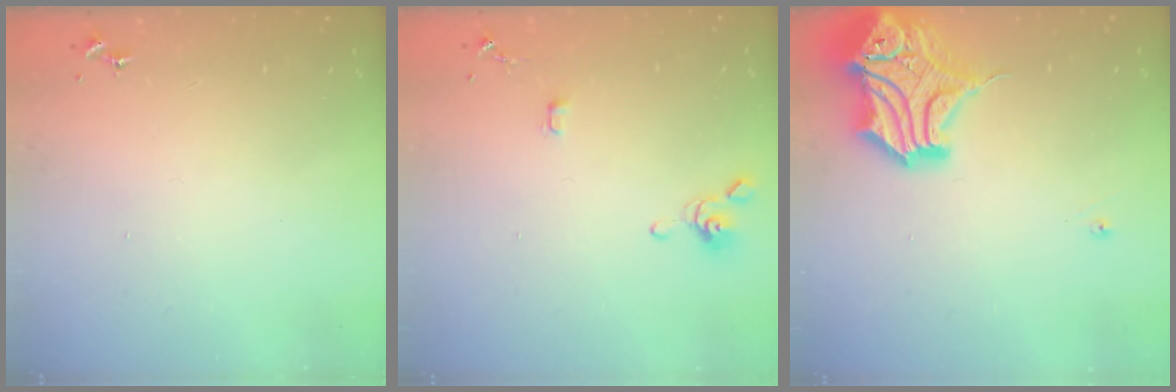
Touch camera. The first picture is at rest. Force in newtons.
{"total": 4.0, "press": 3.9, "slide": 0.9}
{"total": 19.9, "press": 19.7, "slide": 3.3}